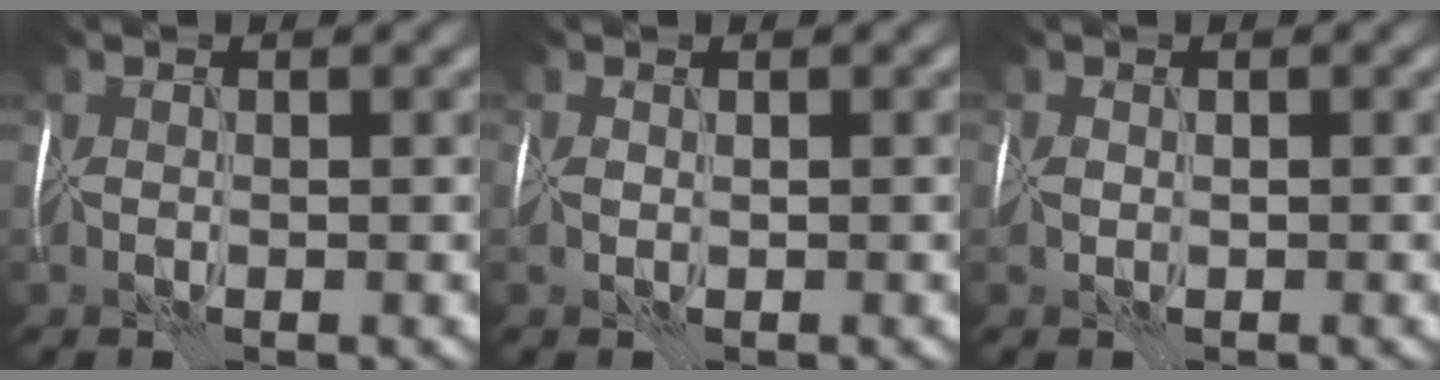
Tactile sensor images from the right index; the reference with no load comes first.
{"total": 1.0, "force": [0.0, 0.7, 0.8], "torque": [-0.019, 0.004, -0.001]}
{"total": 1.3, "force": [-0.3, 0.8, 1.0], "torque": [-0.022, -0.002, -0.007]}